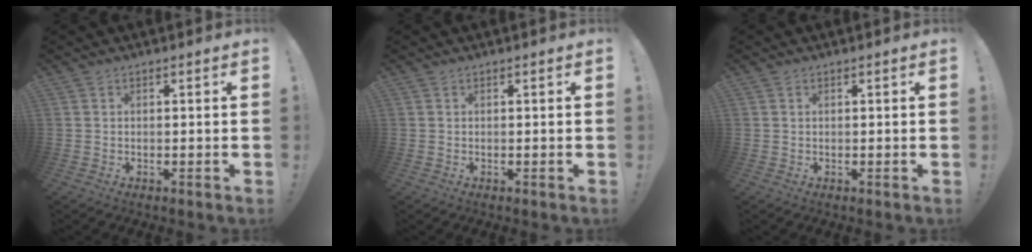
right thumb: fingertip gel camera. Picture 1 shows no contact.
{"total": 0.0}
{"total": 0.0}